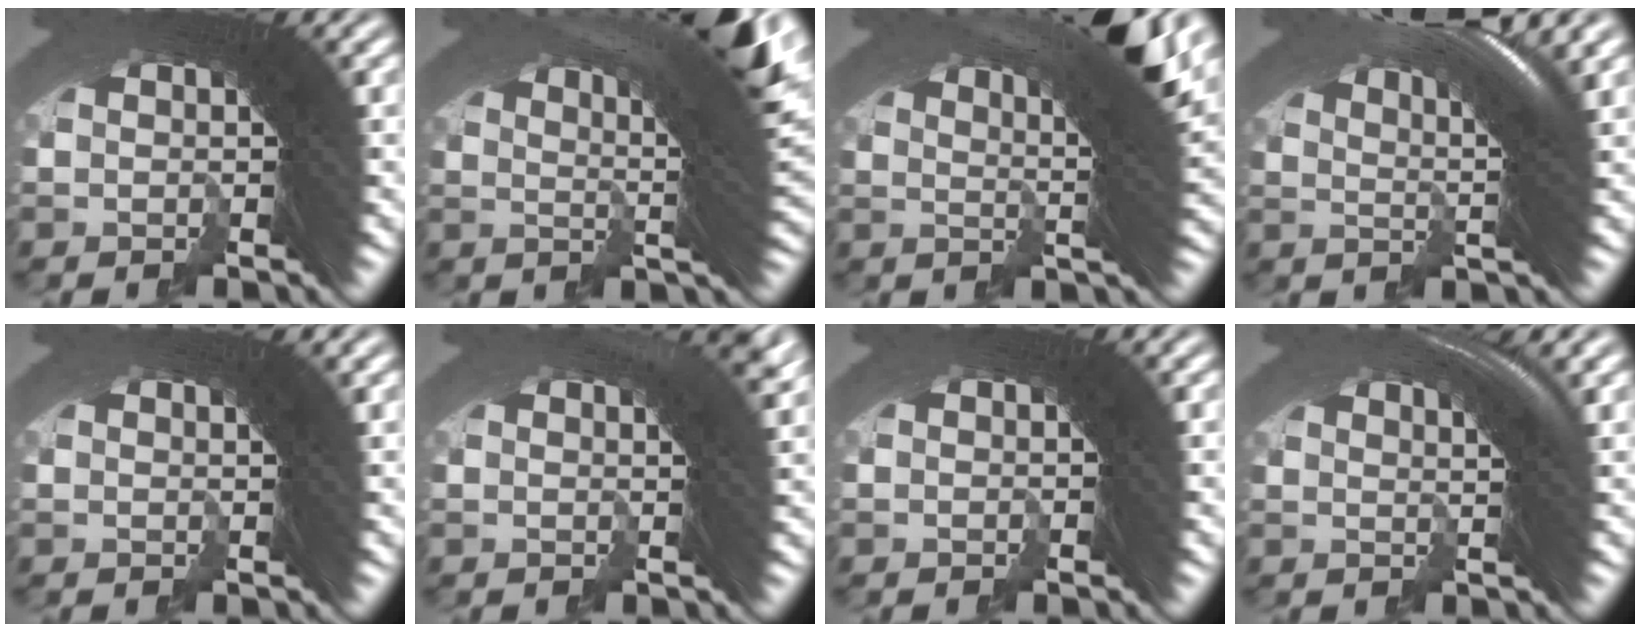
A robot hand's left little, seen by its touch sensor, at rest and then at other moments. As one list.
[{"total": 12.8, "force": [5.4, 5.0, 10.5], "torque": [-0.146, 0.033, 0.059]}, {"total": 11.8, "force": [5.7, 4.3, 9.4], "torque": [-0.139, 0.031, 0.066]}, {"total": 10.4, "force": [4.5, 4.1, 8.5], "torque": [-0.144, 0.020, 0.050]}, {"total": 2.0, "force": [1.3, -0.5, 1.4], "torque": [-0.025, 0.010, 0.020]}, {"total": 4.2, "force": [1.9, 1.0, 3.6], "torque": [-0.042, 0.014, 0.023]}, {"total": 0.0}, {"total": 4.4, "force": [2.2, 1.0, 3.6], "torque": [-0.068, 0.005, 0.029]}]